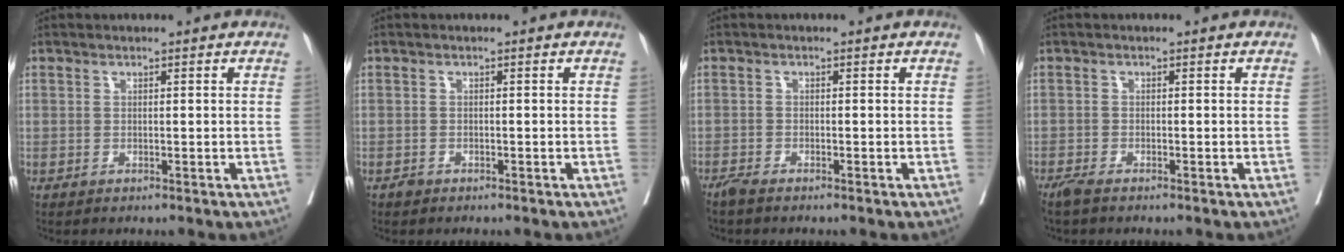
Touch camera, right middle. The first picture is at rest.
{"total": 0.6, "force": [-0.5, 0.3, 0.0], "torque": [0.000, 0.002, -0.011]}
{"total": 1.5, "force": [-1.4, 0.0, 0.6], "torque": [-0.017, -0.004, -0.030]}
{"total": 2.8, "force": [-2.3, 0.3, 1.6], "torque": [-0.033, -0.009, -0.045]}